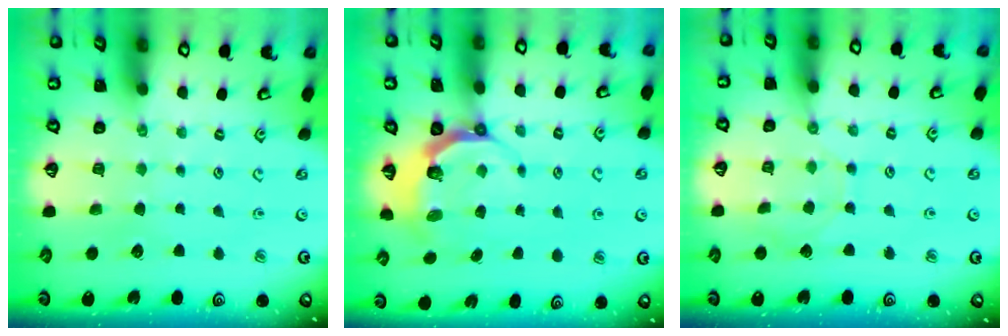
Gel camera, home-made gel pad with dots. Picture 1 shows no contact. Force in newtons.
{"total": 6.2, "press": 5.3, "slide": 3.3}
{"total": 6.6, "press": 6.5, "slide": 0.7}